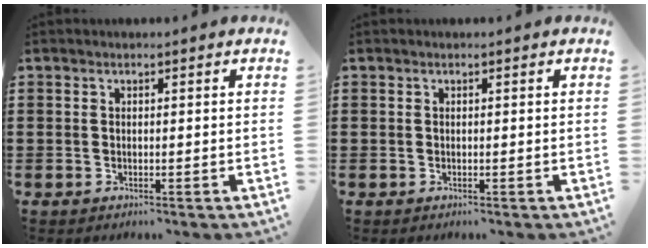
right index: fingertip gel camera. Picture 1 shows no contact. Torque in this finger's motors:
{"motor_torque": [0.56, 0.56, 0.00, 0.00]}